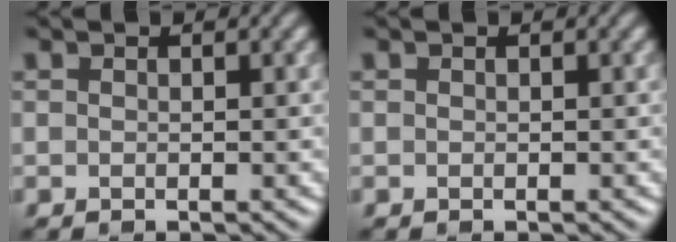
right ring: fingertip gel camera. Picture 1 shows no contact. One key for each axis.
{"total": 0.0}